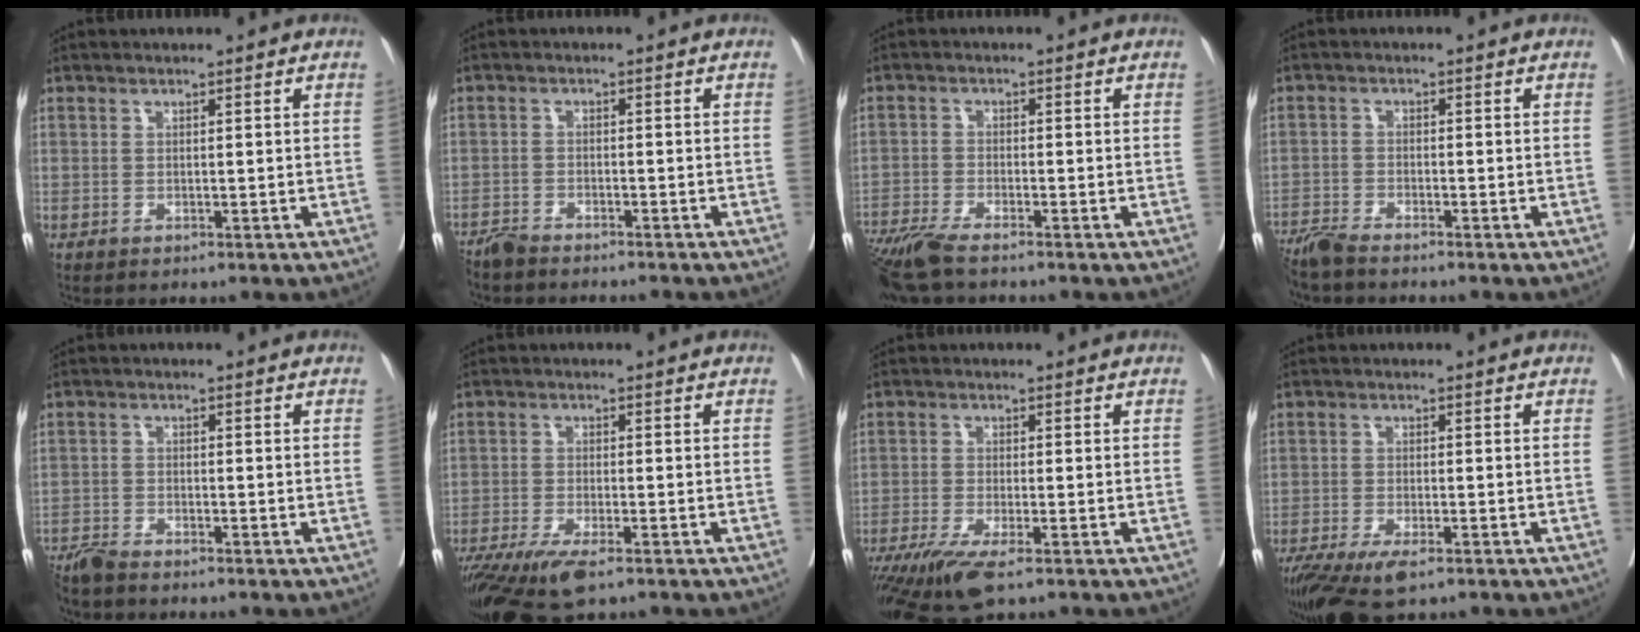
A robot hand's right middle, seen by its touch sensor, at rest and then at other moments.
{"total": 4.7, "force": [-4.4, 0.5, 1.5], "torque": [-0.017, -0.010, -0.072]}
{"total": 7.1, "force": [-5.8, 0.5, 3.9], "torque": [-0.072, -0.019, -0.108]}
{"total": 3.9, "force": [-3.6, 0.0, 1.5], "torque": [-0.027, -0.014, -0.071]}
{"total": 3.9, "force": [-3.6, 0.2, 1.3], "torque": [-0.019, -0.012, -0.069]}
{"total": 10.0, "force": [-6.9, 1.9, 6.9], "torque": [-0.116, -0.022, -0.117]}
{"total": 8.3, "force": [-5.6, 1.3, 6.0], "torque": [-0.102, -0.021, -0.097]}
{"total": 8.9, "force": [-6.0, 2.5, 6.0], "torque": [-0.099, -0.019, -0.100]}